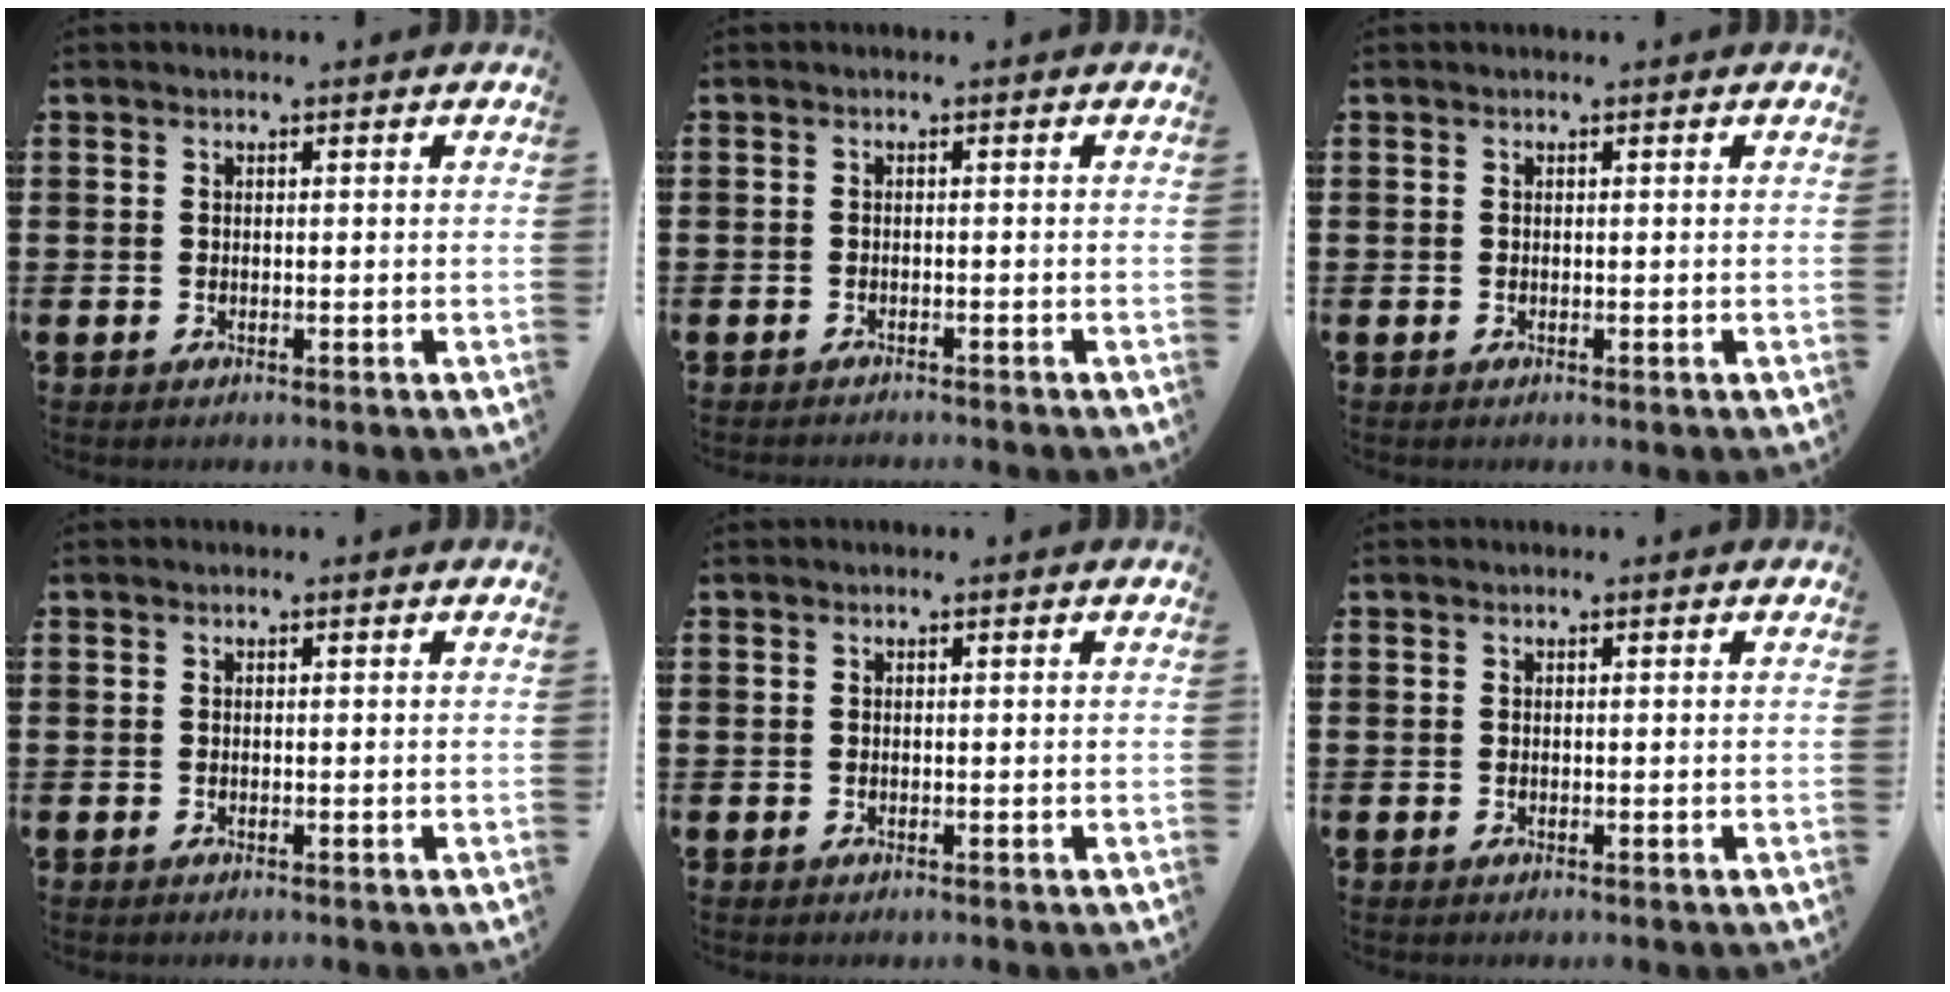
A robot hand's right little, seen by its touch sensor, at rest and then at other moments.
{"total": 0.7, "force": [-0.7, -0.1, 0.0], "torque": [0.000, -0.001, -0.014]}
{"total": 0.0}
{"total": 0.0}
{"total": 0.0}
{"total": 0.0}